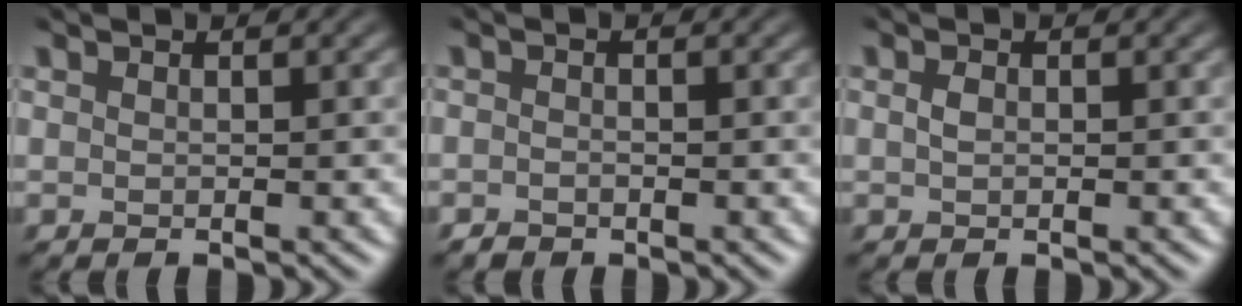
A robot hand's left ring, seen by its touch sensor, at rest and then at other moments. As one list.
[{"total": 1.0, "force": [-0.9, 0.1, -0.3], "torque": [0.007, -0.003, -0.019]}, {"total": 0.8, "force": [-0.7, 0.3, 0.3], "torque": [-0.009, -0.004, -0.014]}]